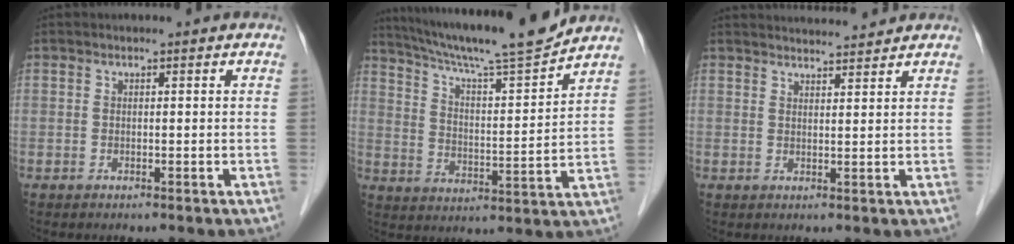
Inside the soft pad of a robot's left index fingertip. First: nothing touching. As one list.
[{"total": 16.3, "force": [14.8, -0.9, 6.8], "torque": [-0.120, -0.013, 0.232]}, {"total": 6.8, "force": [6.8, 0.2, 1.1], "torque": [-0.017, 0.017, 0.090]}]